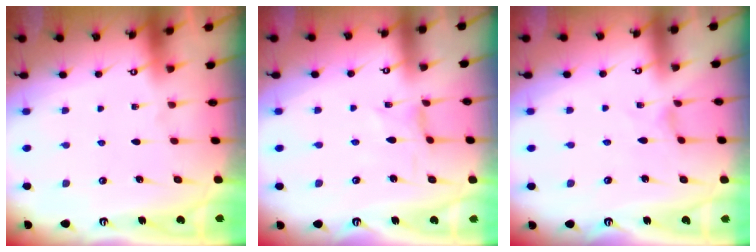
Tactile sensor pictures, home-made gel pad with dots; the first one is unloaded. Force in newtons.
{"total": 0.0}
{"total": 0.0}